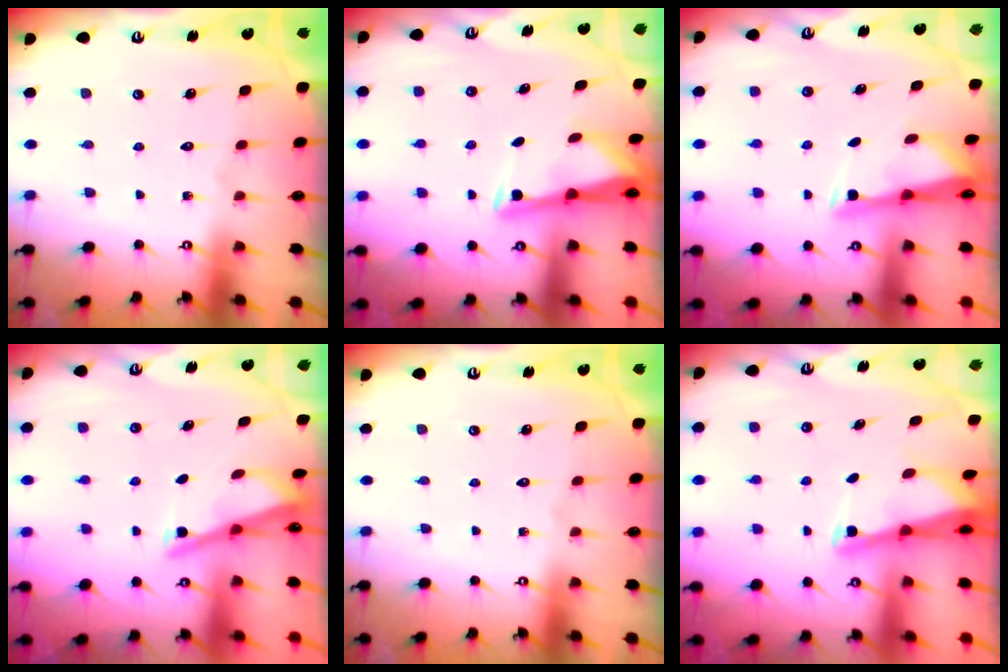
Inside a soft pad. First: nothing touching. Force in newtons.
{"total": 2.9, "press": 2.9, "slide": 0.4}
{"total": 2.7, "press": 2.7, "slide": 0.4}
{"total": 2.7, "press": 2.7, "slide": 0.3}
{"total": 0.0}
{"total": 2.6, "press": 2.6, "slide": 0.3}